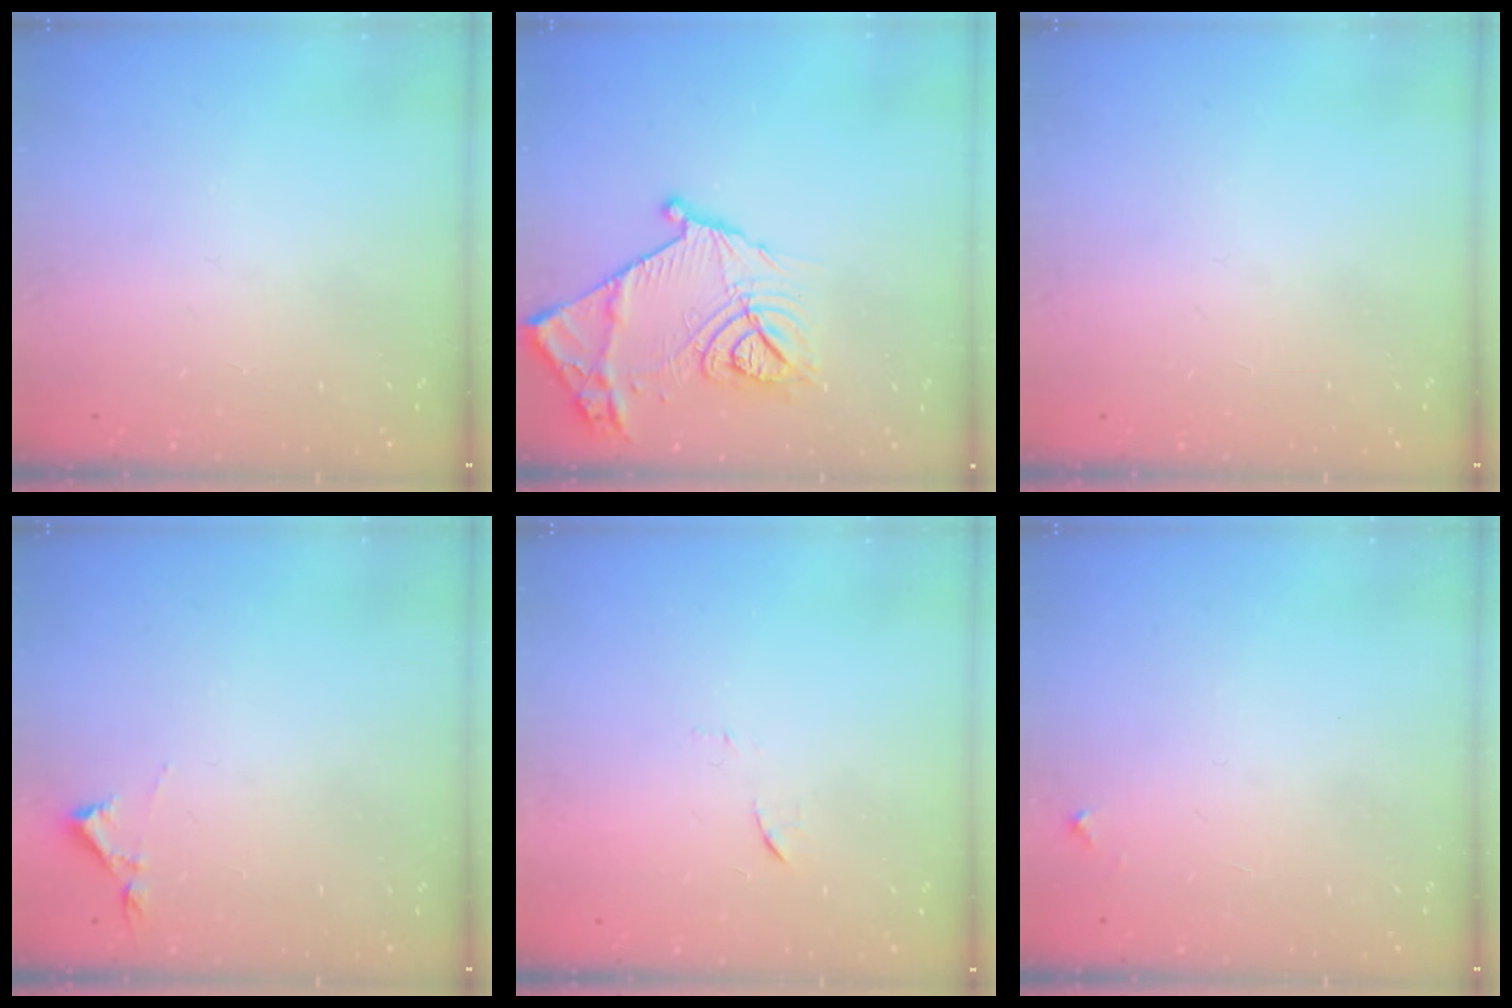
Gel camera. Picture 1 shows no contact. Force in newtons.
{"total": 19.0, "press": 19.0, "slide": 0.7}
{"total": 0.0}
{"total": 2.9, "press": 2.9, "slide": 0.5}
{"total": 5.8, "press": 5.7, "slide": 0.4}
{"total": 3.5, "press": 3.5, "slide": 0.3}